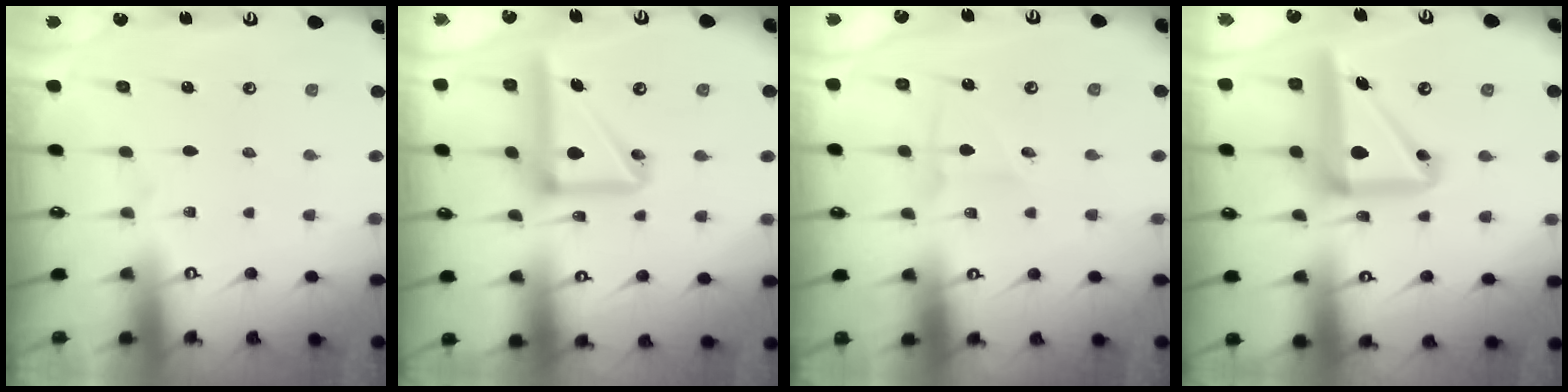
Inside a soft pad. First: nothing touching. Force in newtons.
{"total": 13.9, "press": 13.8, "slide": 1.5}
{"total": 2.6, "press": 2.4, "slide": 0.9}
{"total": 15.1, "press": 15.0, "slide": 2.3}